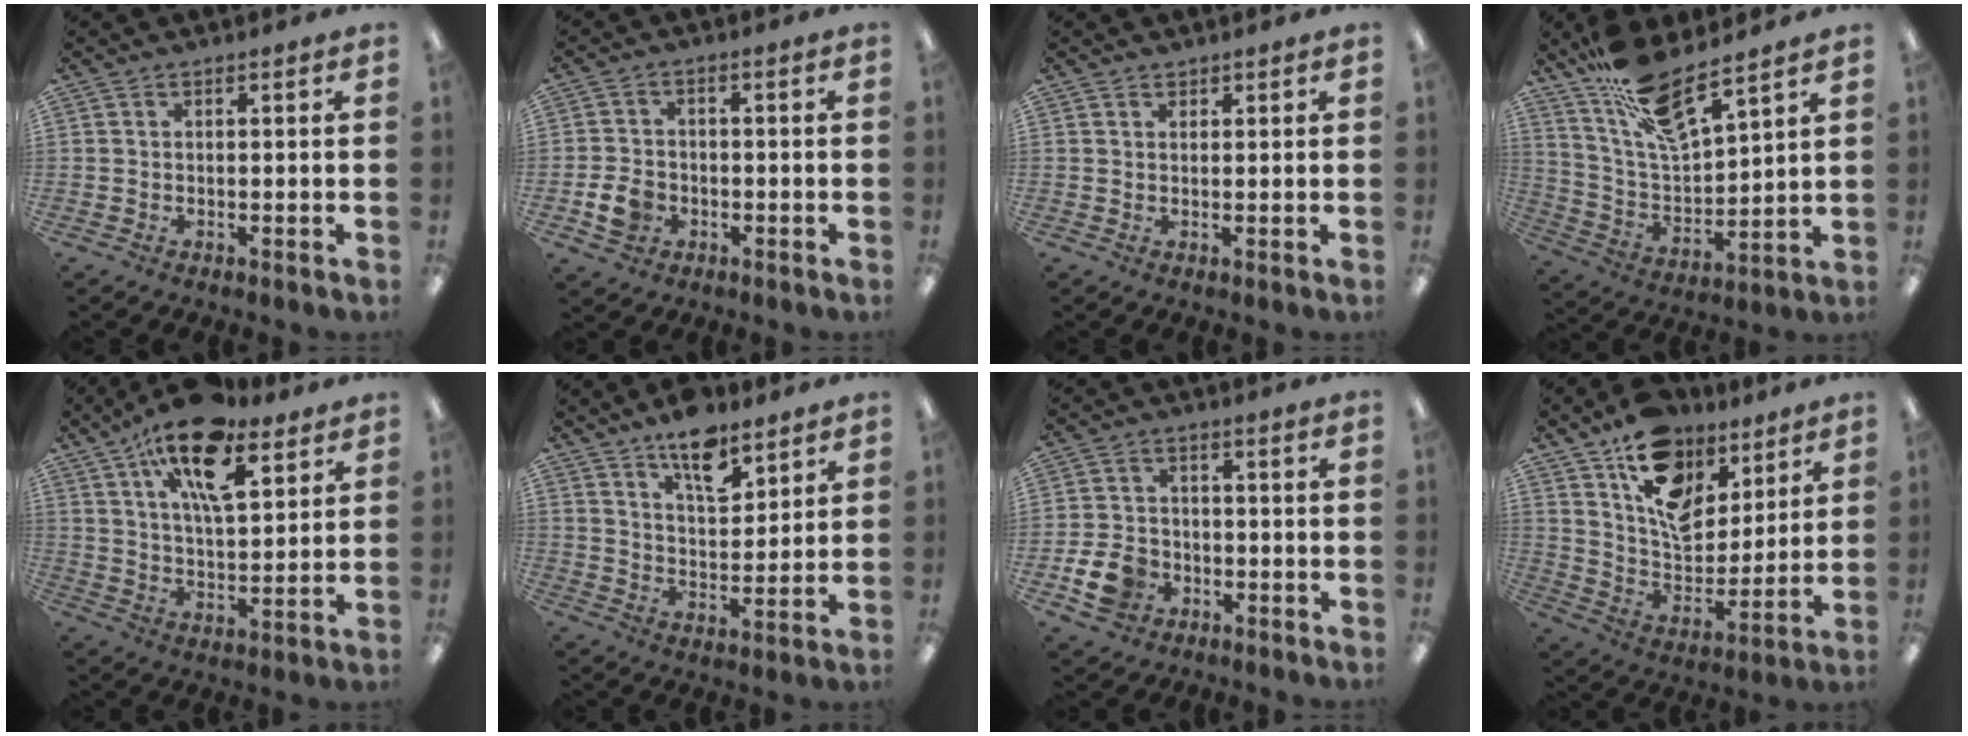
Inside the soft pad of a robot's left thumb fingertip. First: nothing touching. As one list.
[{"total": 5.7, "force": [-2.2, 4.5, 2.9], "torque": [-0.056, 0.003, -0.041]}, {"total": 1.1, "force": [0.9, 0.6, 0.0], "torque": [0.009, -0.002, 0.016]}, {"total": 14.4, "force": [11.6, 3.4, 7.9], "torque": [-0.162, -0.069, 0.204]}, {"total": 17.4, "force": [10.7, 7.3, 11.6], "torque": [-0.187, -0.043, 0.178]}, {"total": 11.2, "force": [8.1, 4.9, 6.0], "torque": [-0.090, -0.042, 0.141]}, {"total": 8.2, "force": [-3.6, 6.2, 4.2], "torque": [-0.103, 0.017, -0.066]}, {"total": 16.6, "force": [10.4, 10.2, 8.1], "torque": [-0.130, -0.057, 0.191]}]